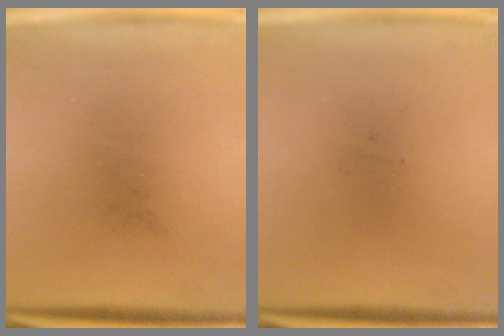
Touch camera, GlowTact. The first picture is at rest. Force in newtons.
{"total": 0.0}